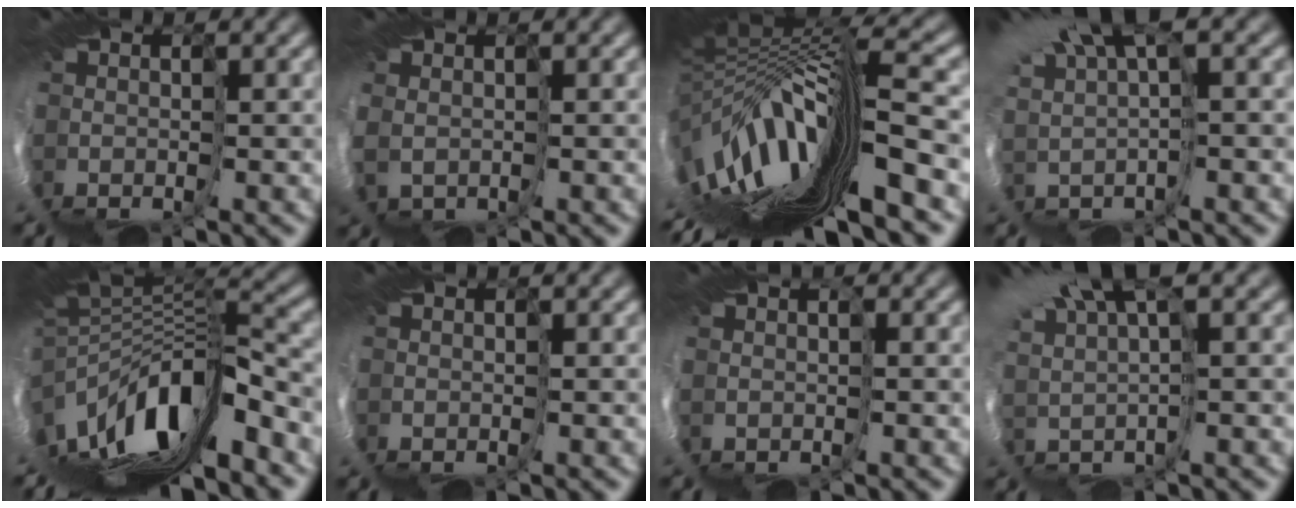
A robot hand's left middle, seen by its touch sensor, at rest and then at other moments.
{"total": 2.1, "force": [1.5, 1.4, 0.6], "torque": [-0.039, 0.002, 0.018]}
{"total": 10.6, "force": [0.1, -0.9, 10.6], "torque": [-0.180, -0.014, 0.039]}
{"total": 6.1, "force": [4.0, -4.5, 0.7], "torque": [-0.008, 0.010, 0.088]}
{"total": 7.8, "force": [-2.4, -0.4, 7.4], "torque": [-0.137, 0.000, -0.016]}
{"total": 0.0}
{"total": 0.5, "force": [0.1, -0.5, 0.1], "torque": [0.001, -0.001, 0.015]}
{"total": 6.8, "force": [4.9, -4.7, 0.4], "torque": [-0.003, 0.013, 0.109]}